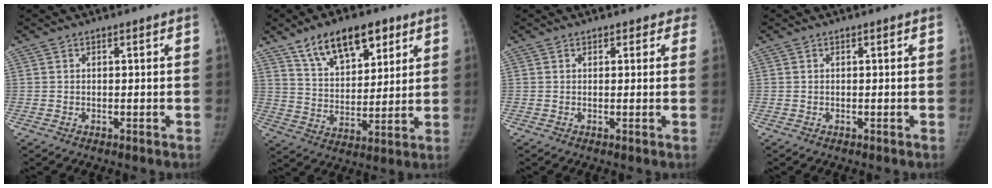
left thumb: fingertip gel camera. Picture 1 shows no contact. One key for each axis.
{"total": 15.2, "fx": 9.0, "fy": 7.7, "fz": 9.4, "tx": -0.109, "ty": -0.037, "tz": 0.155}
{"total": 2.4, "fx": 1.6, "fy": 1.7, "fz": 0.2, "tx": 0.034, "ty": -0.003, "tz": 0.006}
{"total": 0.0}